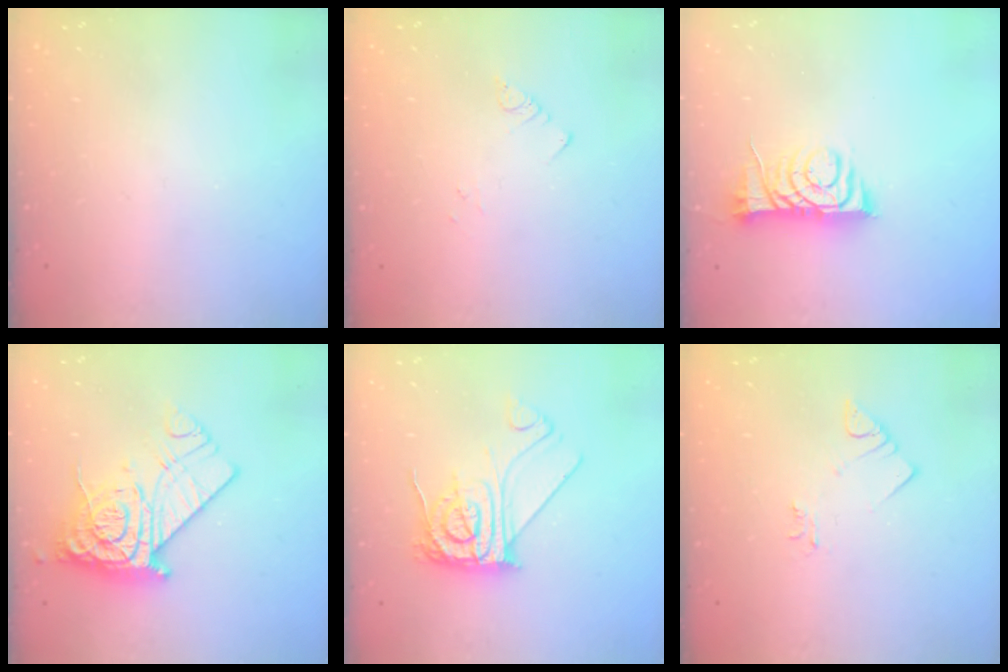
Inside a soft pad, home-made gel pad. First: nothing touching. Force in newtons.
{"total": 1.9, "press": 1.9, "slide": 0.2}
{"total": 8.2, "press": 8.2, "slide": 0.2}
{"total": 12.2, "press": 12.1, "slide": 1.4}
{"total": 11.8, "press": 11.8, "slide": 1.2}
{"total": 4.1, "press": 4.0, "slide": 0.7}